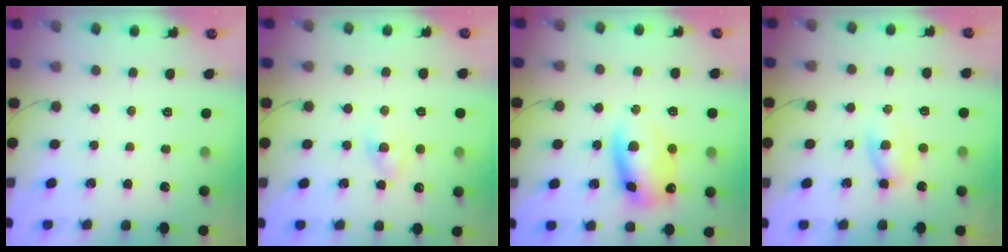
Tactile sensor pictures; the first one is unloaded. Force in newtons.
{"total": 2.6, "press": 2.4, "slide": 1.1}
{"total": 10.7, "press": 10.5, "slide": 2.0}
{"total": 2.3, "press": 2.2, "slide": 0.8}